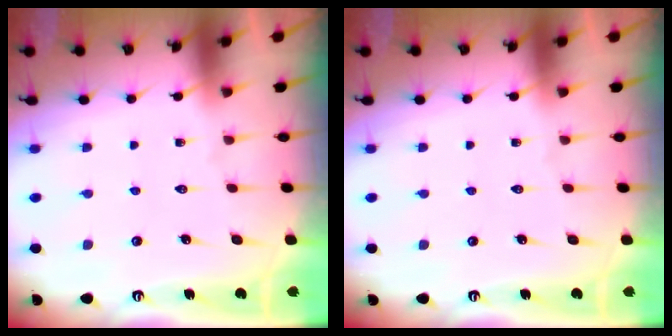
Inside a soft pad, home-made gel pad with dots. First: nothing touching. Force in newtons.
{"total": 0.0}